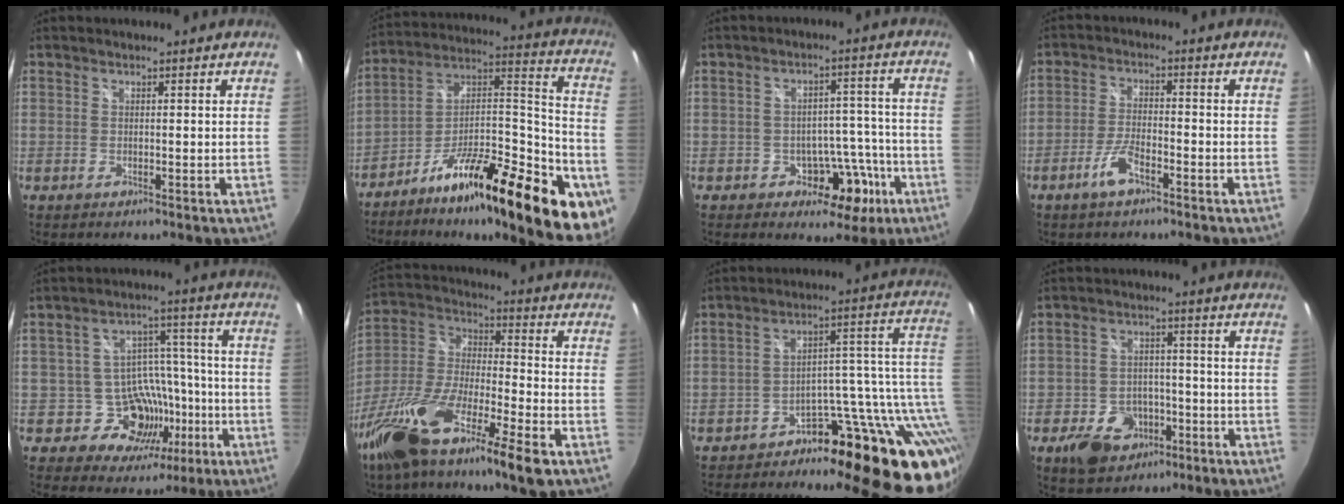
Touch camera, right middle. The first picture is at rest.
{"total": 28.2, "force": [-14.9, 8.2, 22.5], "torque": [-0.300, 0.017, -0.232]}
{"total": 7.9, "force": [-4.0, 5.6, 3.8], "torque": [-0.053, 0.026, -0.043]}
{"total": 5.3, "force": [-3.4, 1.6, 3.8], "torque": [-0.088, 0.000, -0.064]}
{"total": 11.9, "force": [-4.8, 10.2, 4.0], "torque": [-0.077, 0.037, -0.052]}
{"total": 21.8, "force": [-13.2, 3.9, 16.9], "torque": [-0.334, -0.036, -0.251]}
{"total": 19.2, "force": [-8.4, 10.2, 14.0], "torque": [-0.156, 0.027, -0.120]}
{"total": 10.3, "force": [-5.5, 7.4, 4.6], "torque": [-0.113, 0.019, -0.072]}